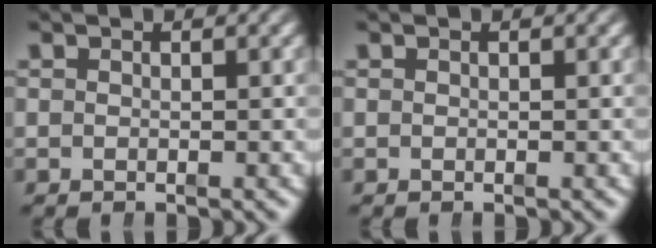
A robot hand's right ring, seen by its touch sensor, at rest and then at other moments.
{"total": 0.0}